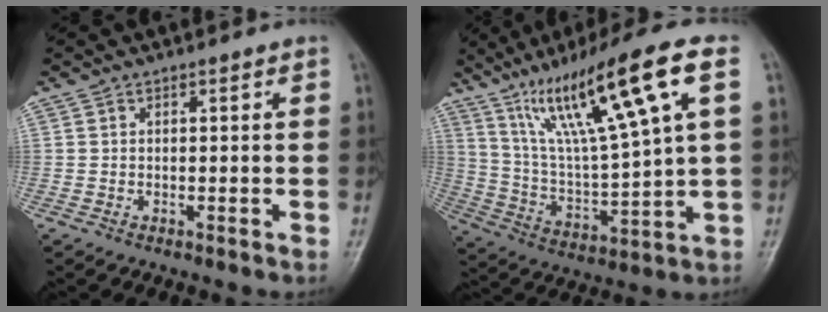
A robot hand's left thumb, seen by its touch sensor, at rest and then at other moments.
{"total": 20.9, "force": [9.5, 2.9, 18.5], "torque": [-0.314, -0.015, 0.173]}